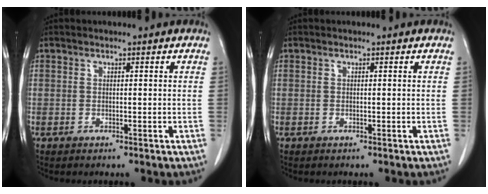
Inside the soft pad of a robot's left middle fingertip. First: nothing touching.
{"total": 0.0}